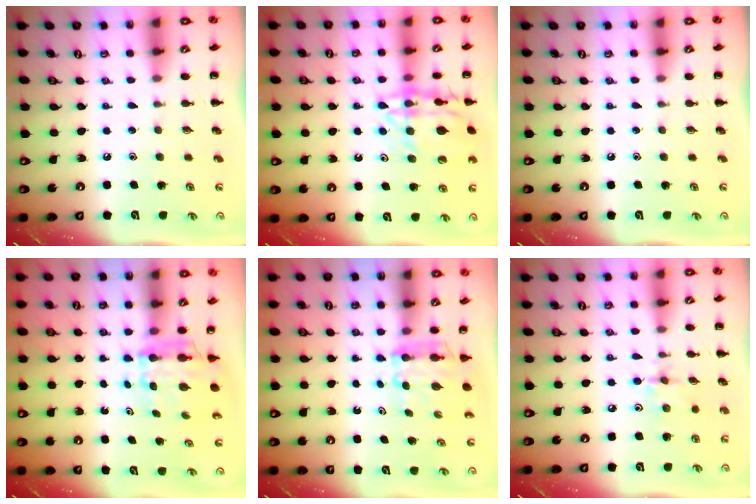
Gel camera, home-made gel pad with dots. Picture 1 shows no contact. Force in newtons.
{"total": 16.2, "press": 16.0, "slide": 2.3}
{"total": 0.0}
{"total": 6.7, "press": 6.6, "slide": 1.0}
{"total": 5.9, "press": 5.9, "slide": 0.7}
{"total": 2.7, "press": 2.7, "slide": 0.5}